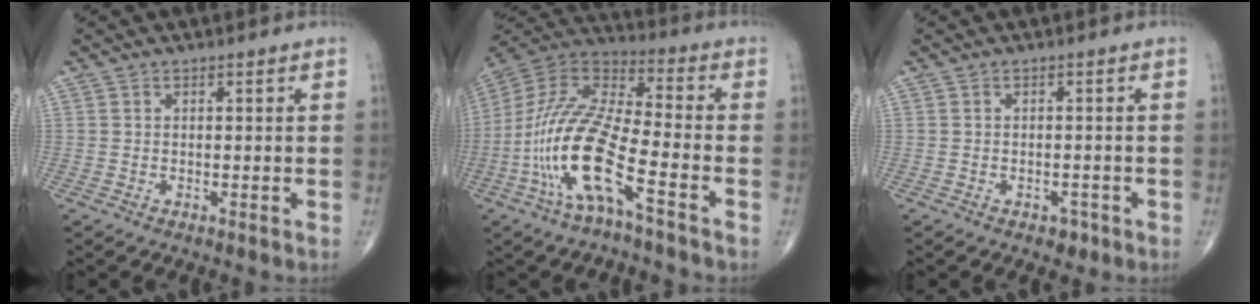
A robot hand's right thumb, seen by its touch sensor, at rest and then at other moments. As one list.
[{"total": 18.0, "force": [-7.2, 4.7, 15.8], "torque": [-0.345, 0.043, -0.143]}, {"total": 1.8, "force": [-1.1, 1.1, 0.8], "torque": [-0.005, 0.003, -0.013]}]